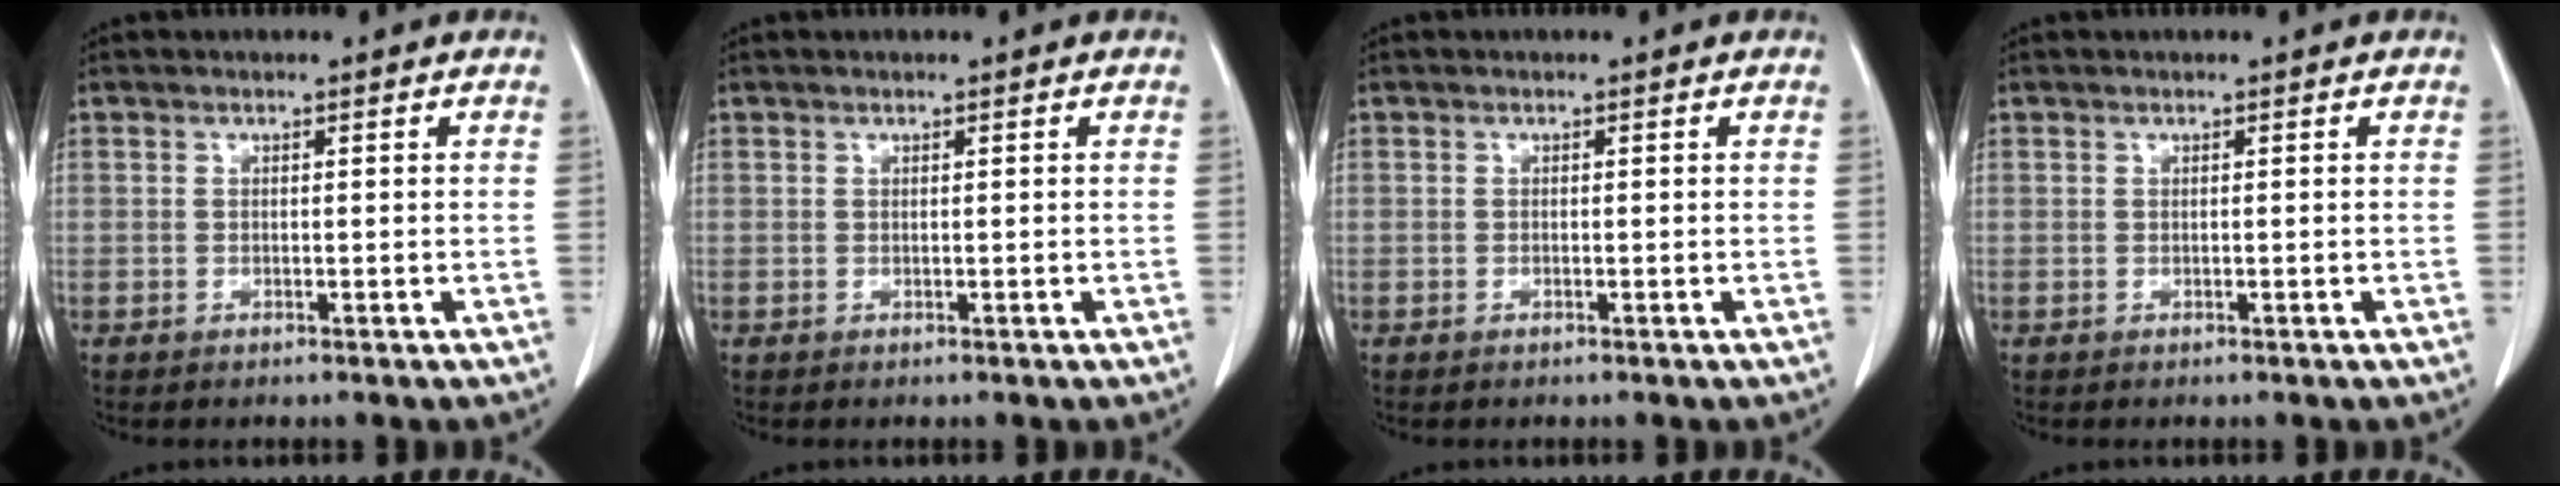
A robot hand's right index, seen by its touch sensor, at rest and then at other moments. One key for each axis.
{"total": 0.0}
{"total": 0.0}
{"total": 0.0}